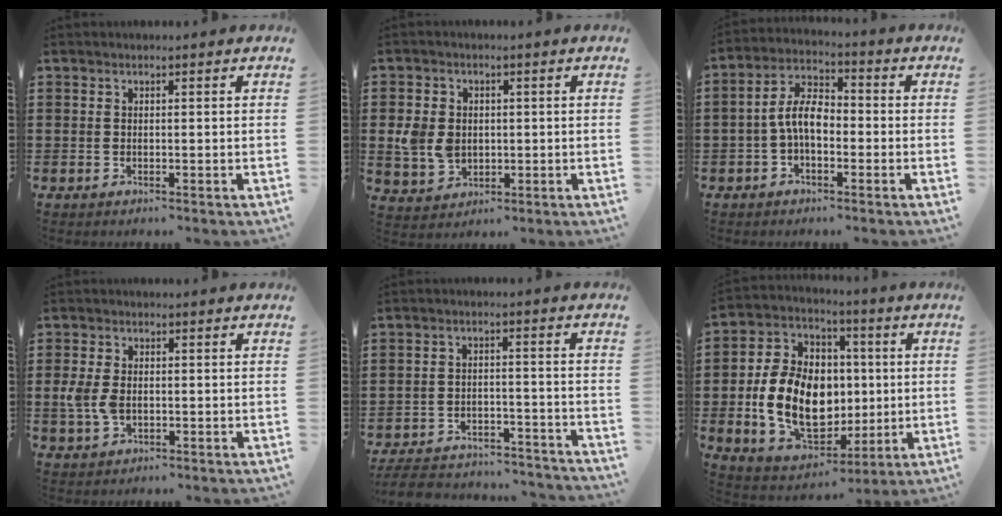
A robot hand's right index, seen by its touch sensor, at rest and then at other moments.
{"total": 5.7, "force": [0.1, 4.6, 3.4], "torque": [-0.088, 0.008, -0.001]}
{"total": 6.7, "force": [-1.1, 3.5, 5.6], "torque": [-0.128, 0.003, -0.028]}
{"total": 4.5, "force": [-0.3, 2.9, 3.4], "torque": [-0.095, -0.004, -0.013]}
{"total": 5.5, "force": [-5.3, 0.8, 1.3], "torque": [-0.031, 0.004, -0.106]}
{"total": 14.9, "force": [-1.0, 10.8, 10.2], "torque": [-0.248, -0.003, -0.016]}